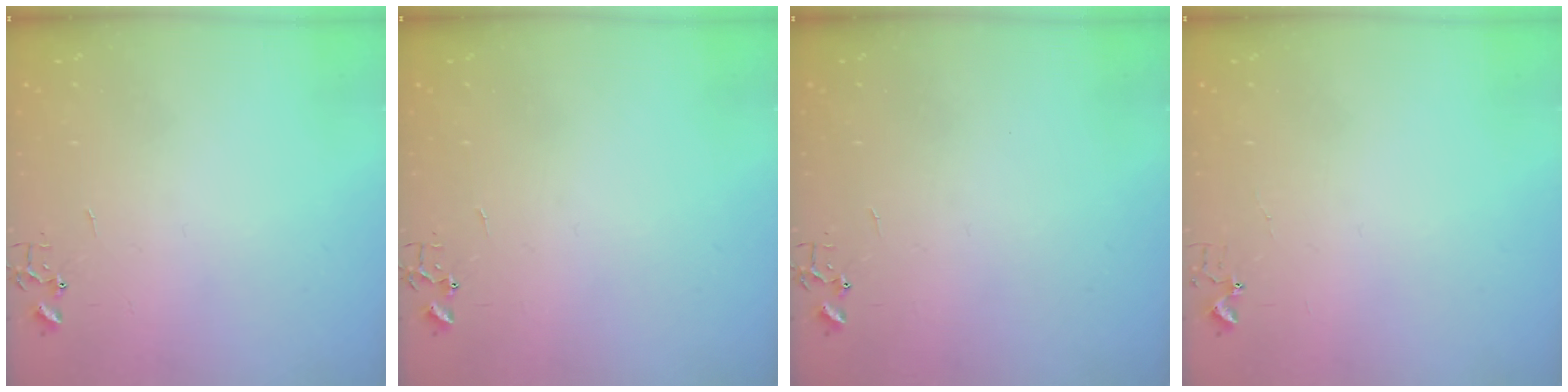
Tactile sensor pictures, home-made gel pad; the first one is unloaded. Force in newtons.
{"total": 0.0}
{"total": 0.0}
{"total": 3.4, "press": 3.4, "slide": 0.5}